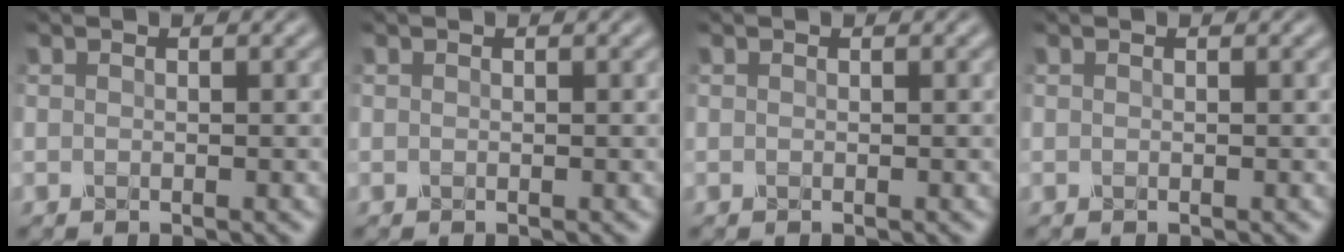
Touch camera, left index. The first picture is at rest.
{"total": 0.0}
{"total": 0.0}
{"total": 0.0}